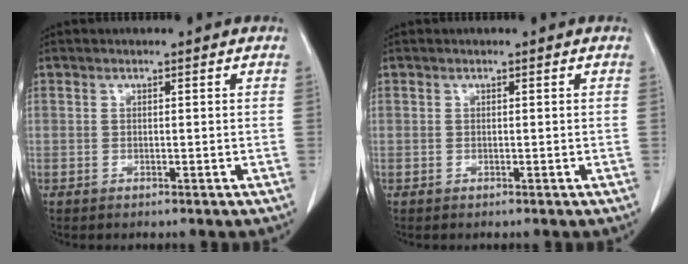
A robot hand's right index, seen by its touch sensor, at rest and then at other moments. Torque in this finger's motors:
{"motor_torque": [0.00, 0.00, 0.00, 0.01]}